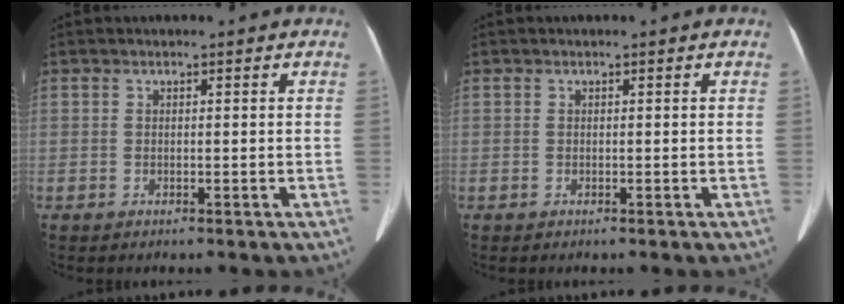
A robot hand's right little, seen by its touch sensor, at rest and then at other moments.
{"total": 0.0}